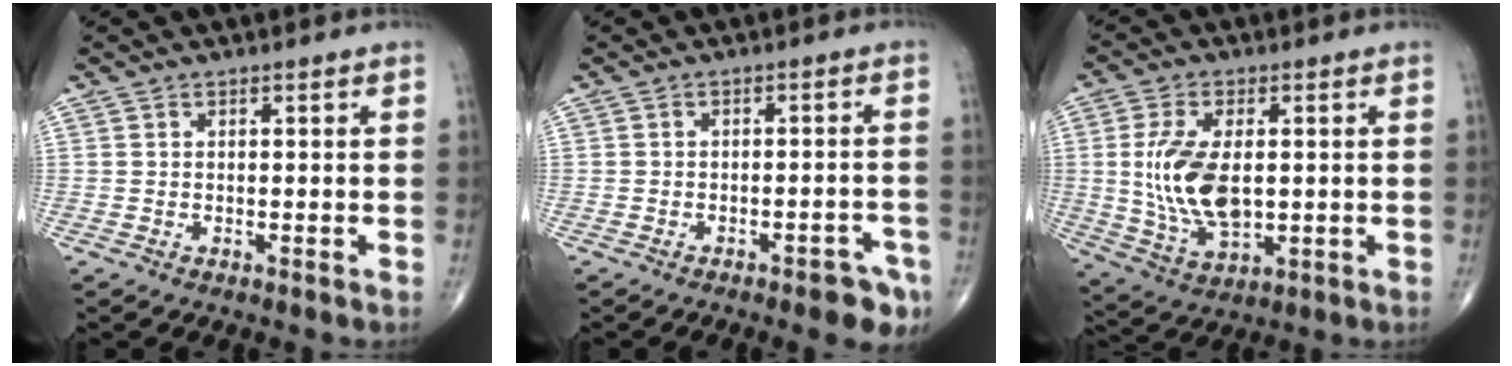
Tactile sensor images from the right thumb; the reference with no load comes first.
{"total": 6.2, "force": [-3.9, 2.3, 4.2], "torque": [-0.040, 0.024, -0.046]}
{"total": 12.9, "force": [0.6, 6.8, 10.9], "torque": [-0.214, -0.012, 0.022]}